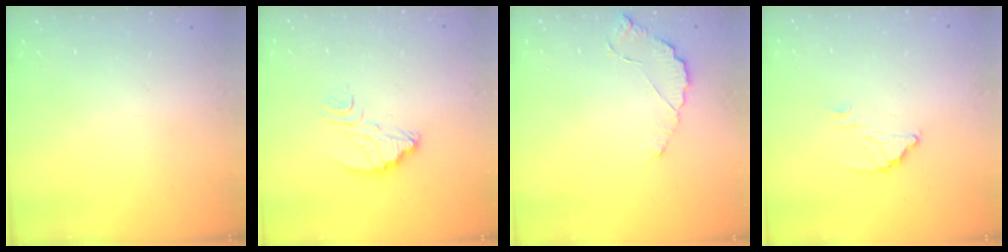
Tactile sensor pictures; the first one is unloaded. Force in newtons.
{"total": 7.2, "press": 7.2, "slide": 0.5}
{"total": 5.8, "press": 5.8, "slide": 0.4}
{"total": 3.3, "press": 3.3, "slide": 0.1}